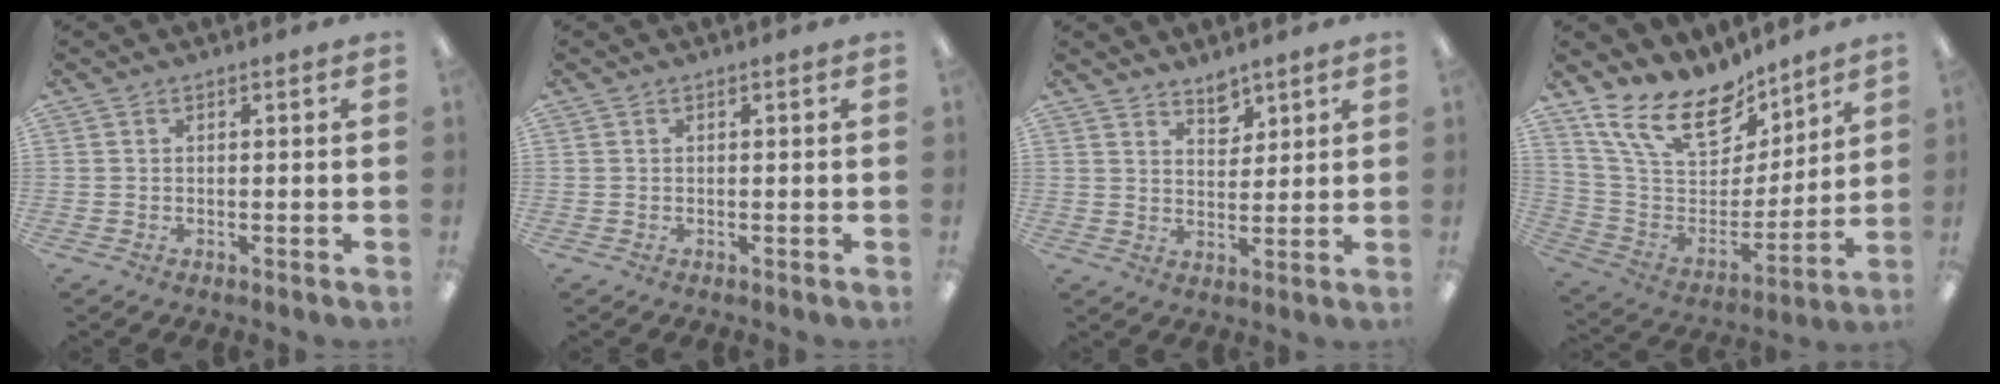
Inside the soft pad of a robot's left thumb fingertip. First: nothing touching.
{"total": 0.0}
{"total": 4.6, "force": [4.0, 2.0, 0.9], "torque": [0.006, -0.031, 0.070]}
{"total": 19.5, "force": [14.5, 9.2, 9.2], "torque": [-0.189, -0.090, 0.266]}